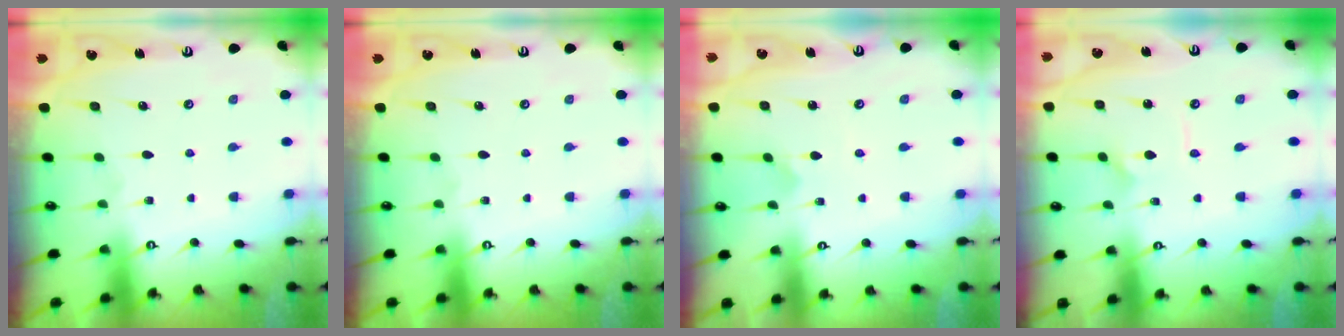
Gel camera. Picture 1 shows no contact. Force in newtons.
{"total": 0.0}
{"total": 0.9, "press": 0.9, "slide": 0.0}
{"total": 2.1, "press": 2.1, "slide": 0.1}